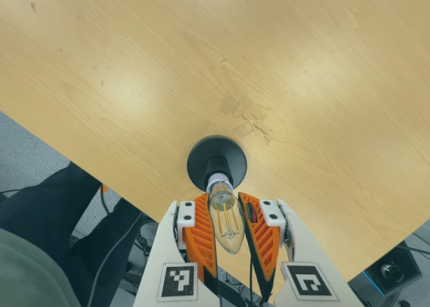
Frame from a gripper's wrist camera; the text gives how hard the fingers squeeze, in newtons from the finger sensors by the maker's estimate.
{"total": 22.8, "left": 25.1, "right": 20.5}